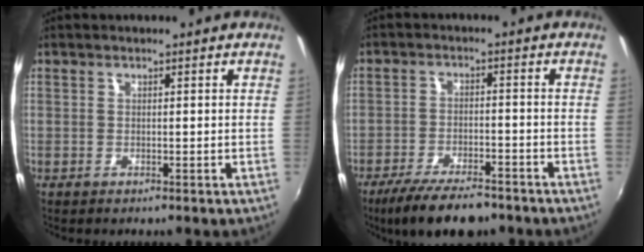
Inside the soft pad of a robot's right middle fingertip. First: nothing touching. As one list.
[{"total": 11.3, "force": [-8.9, 3.3, 6.1], "torque": [-0.135, -0.022, -0.146]}]